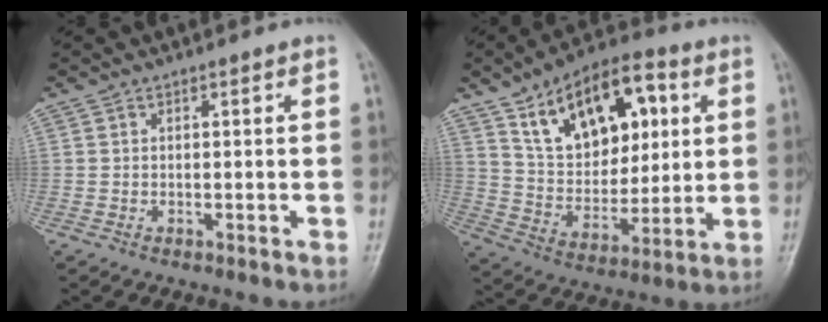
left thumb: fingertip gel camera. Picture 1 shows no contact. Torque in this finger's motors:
{"motor_torque": [0.79, 0.49, 1.78, -0.99, 0.35]}